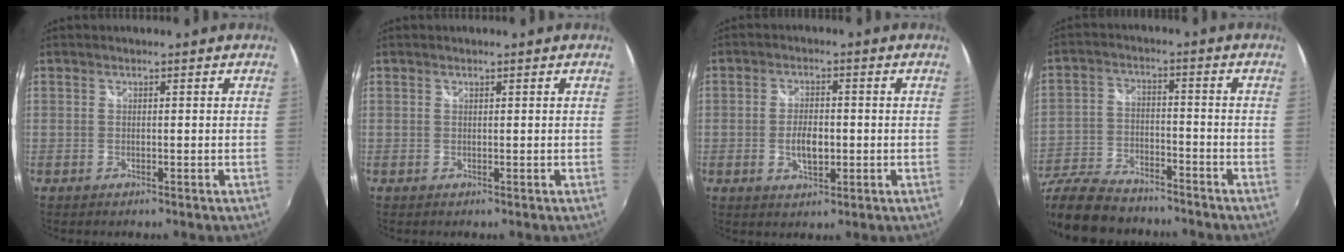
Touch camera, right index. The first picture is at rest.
{"total": 0.0}
{"total": 4.9, "force": [-0.9, 2.5, 4.1], "torque": [-0.080, -0.002, -0.014]}
{"total": 19.8, "force": [-16.0, 7.4, 9.1], "torque": [-0.214, -0.028, -0.271]}